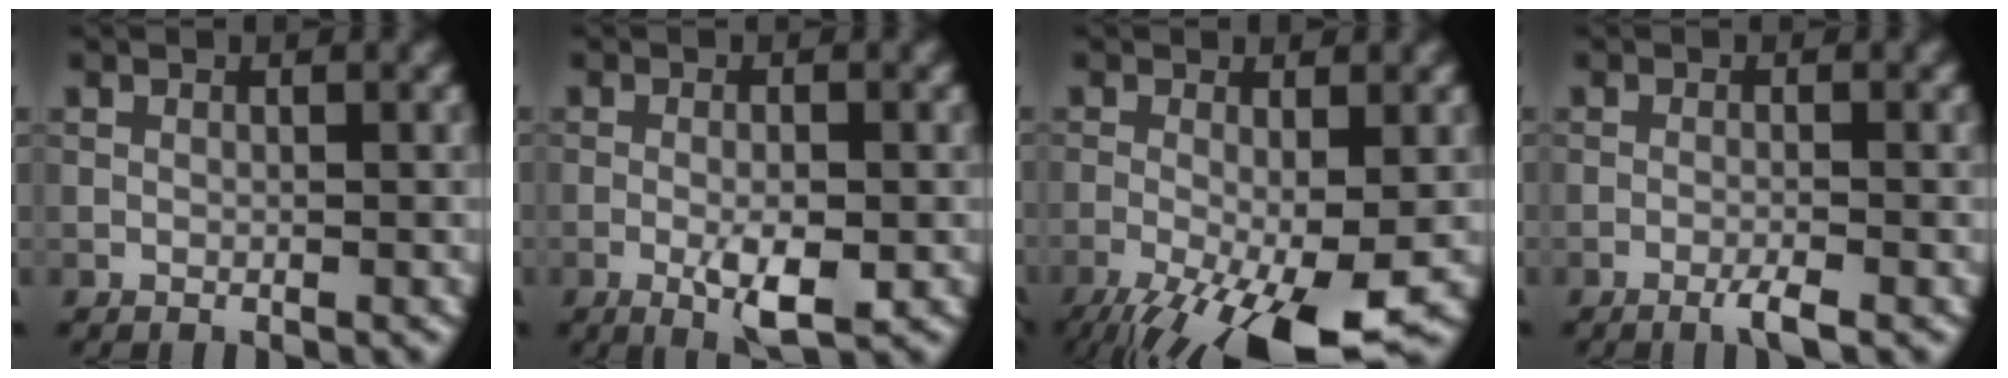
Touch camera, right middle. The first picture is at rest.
{"total": 4.0, "force": [-1.3, 1.1, 3.6], "torque": [-0.063, -0.004, -0.021]}
{"total": 10.5, "force": [-5.0, 2.9, 8.7], "torque": [-0.158, -0.029, -0.086]}
{"total": 2.0, "force": [-1.1, 0.2, 1.6], "torque": [-0.025, 0.002, -0.026]}